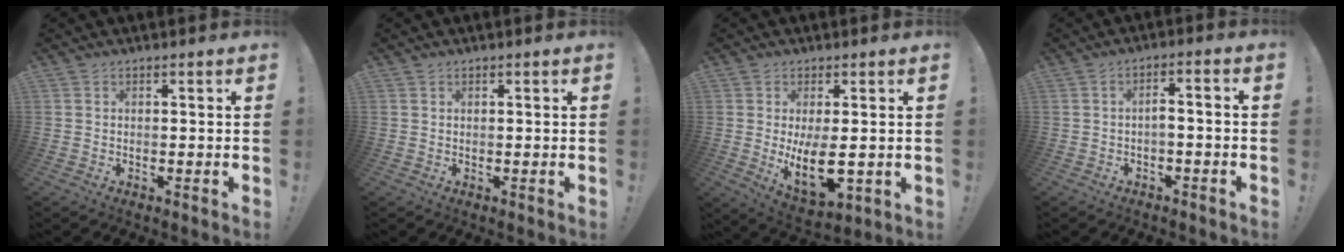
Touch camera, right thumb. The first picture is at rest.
{"total": 0.5, "force": [0.4, 0.3, 0.0], "torque": [0.008, -0.004, 0.008]}
{"total": 12.6, "force": [-0.1, 6.2, 11.0], "torque": [-0.171, -0.021, 0.005]}
{"total": 3.6, "force": [-1.7, 0.5, 3.2], "torque": [-0.052, 0.001, -0.032]}